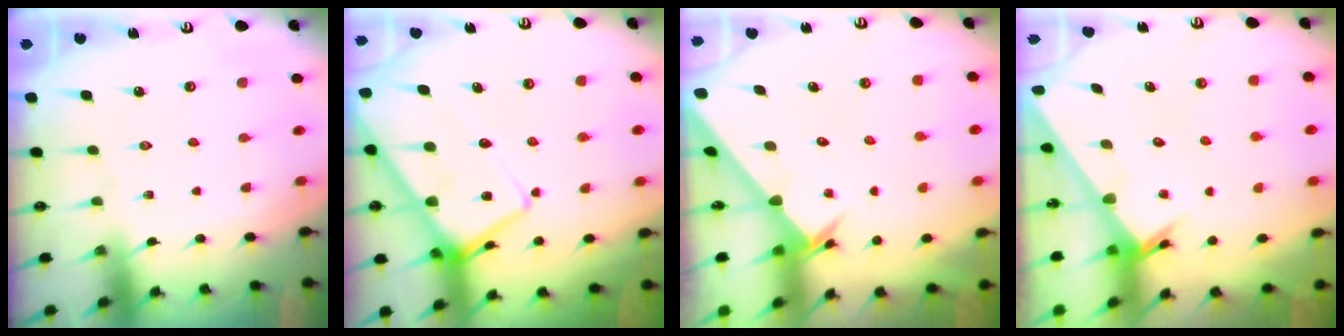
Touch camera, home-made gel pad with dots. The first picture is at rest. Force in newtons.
{"total": 15.3, "press": 15.2, "slide": 1.7}
{"total": 2.5, "press": 2.5, "slide": 0.2}
{"total": 2.5, "press": 2.5, "slide": 0.1}